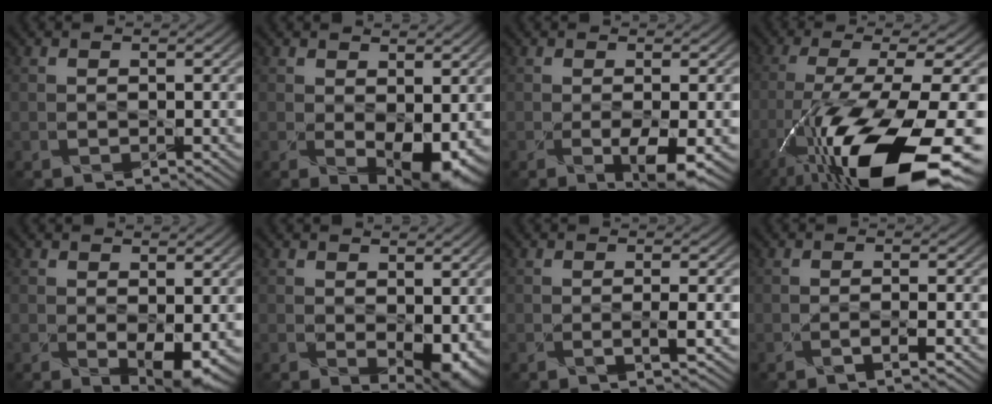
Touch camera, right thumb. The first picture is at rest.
{"total": 5.8, "force": [-0.4, 3.0, 4.9], "torque": [-0.085, -0.023, 0.009]}
{"total": 3.8, "force": [-1.1, 0.7, 3.5], "torque": [-0.066, -0.007, -0.015]}
{"total": 18.9, "force": [-9.5, 4.9, 15.6], "torque": [-0.286, -0.020, -0.166]}
{"total": 3.9, "force": [-0.1, 1.7, 3.5], "torque": [-0.061, -0.016, 0.007]}
{"total": 4.7, "force": [-0.1, 2.5, 4.0], "torque": [-0.066, -0.021, 0.012]}
{"total": 1.6, "force": [-0.2, 0.2, 1.6], "torque": [-0.025, 0.001, -0.008]}
{"total": 1.4, "force": [-0.8, 0.1, 1.1], "torque": [-0.013, 0.002, -0.022]}